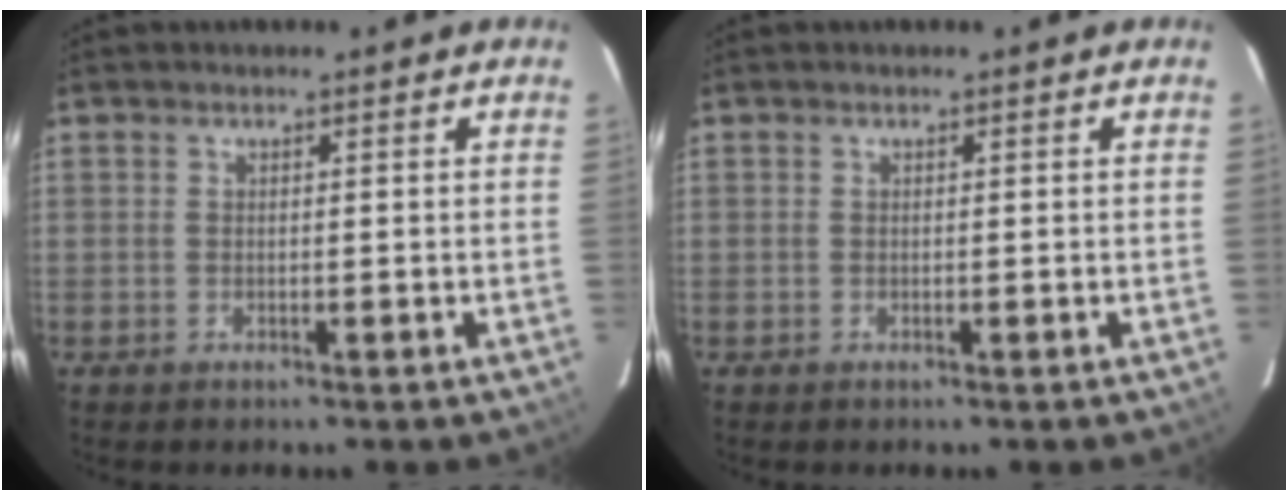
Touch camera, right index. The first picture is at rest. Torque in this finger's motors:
{"motor_torque": [-0.08, -0.08, 0.10, 0.00]}